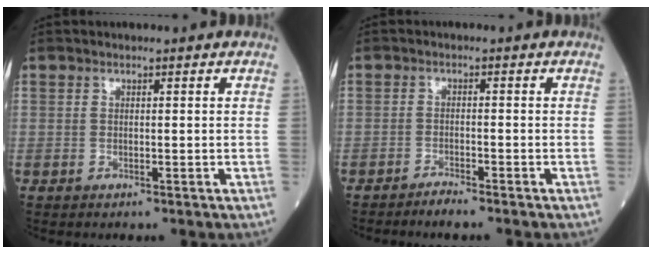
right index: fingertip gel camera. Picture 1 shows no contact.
{"total": 2.0, "force": [-1.9, -0.2, 0.7], "torque": [-0.018, -0.002, -0.036]}